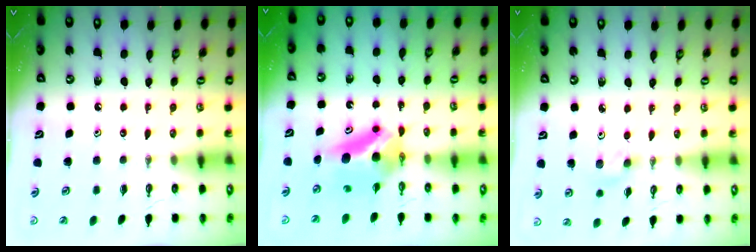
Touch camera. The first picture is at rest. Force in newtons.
{"total": 7.2, "press": 6.6, "slide": 2.8}
{"total": 3.5, "press": 3.0, "slide": 1.6}